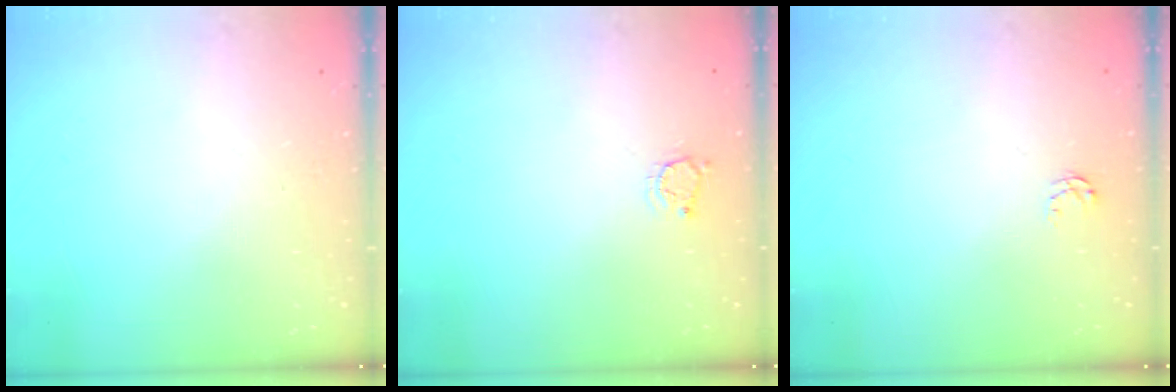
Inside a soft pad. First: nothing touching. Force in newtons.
{"total": 3.4, "press": 3.4, "slide": 0.4}
{"total": 2.6, "press": 2.6, "slide": 0.3}